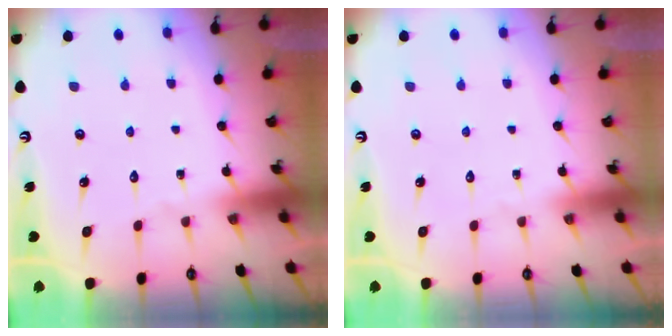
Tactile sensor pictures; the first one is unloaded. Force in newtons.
{"total": 0.0}